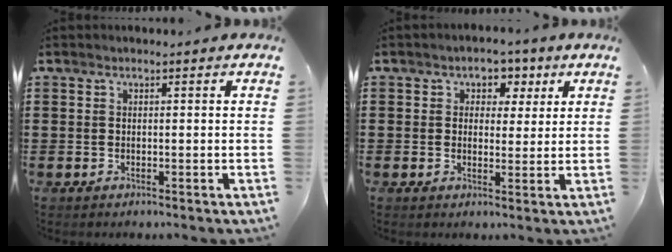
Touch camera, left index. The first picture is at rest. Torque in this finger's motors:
{"motor_torque": [-0.81, 1.33, -0.34, -0.21]}